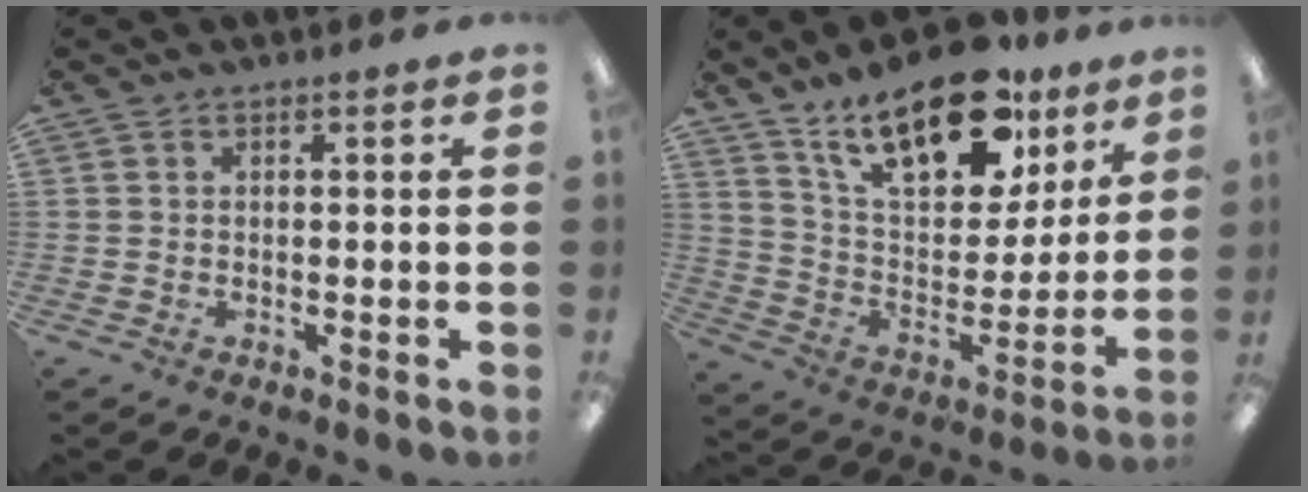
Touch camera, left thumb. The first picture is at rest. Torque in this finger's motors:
{"motor_torque": [0.52, 0.51, 1.32, -1.45, 0.15]}